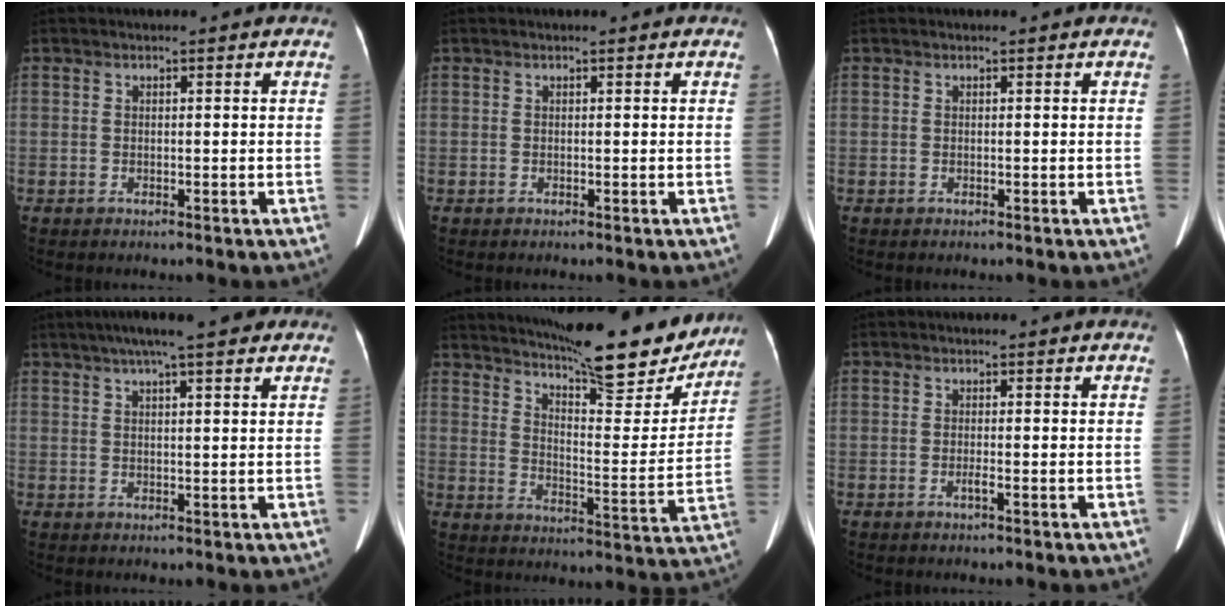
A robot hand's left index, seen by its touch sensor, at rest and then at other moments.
{"total": 0.0}
{"total": 0.0}
{"total": 10.4, "force": [7.8, 1.4, 6.8], "torque": [-0.100, 0.035, 0.108]}
{"total": 21.3, "force": [18.4, 3.3, 10.1], "torque": [-0.151, -0.028, 0.247]}
{"total": 0.6, "force": [-0.3, -0.1, 0.4], "torque": [-0.011, -0.001, -0.007]}